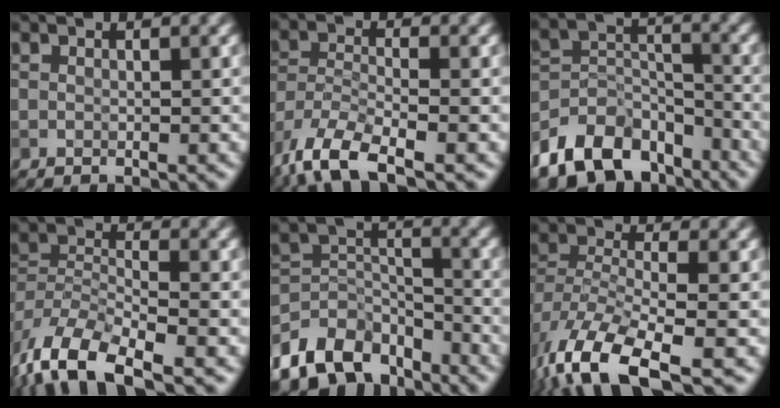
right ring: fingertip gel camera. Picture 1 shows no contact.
{"total": 8.1, "force": [-5.8, 2.6, 5.0], "torque": [-0.099, -0.015, -0.116]}
{"total": 9.8, "force": [-7.2, 5.5, 3.6], "torque": [-0.061, 0.002, -0.133]}
{"total": 8.9, "force": [-5.9, 3.6, 5.6], "torque": [-0.102, -0.009, -0.117]}
{"total": 8.3, "force": [-6.1, 4.7, 3.2], "torque": [-0.053, -0.007, -0.122]}
{"total": 10.3, "force": [-6.3, 4.1, 7.1], "torque": [-0.150, -0.018, -0.121]}